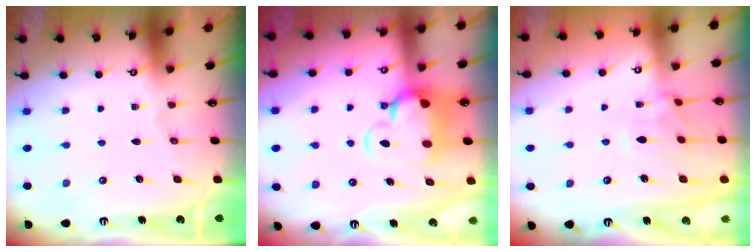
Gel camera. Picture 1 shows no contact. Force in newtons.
{"total": 4.2, "press": 3.8, "slide": 1.8}
{"total": 1.9, "press": 1.7, "slide": 0.9}